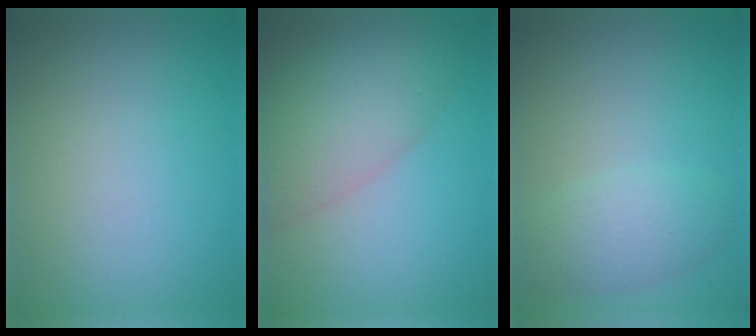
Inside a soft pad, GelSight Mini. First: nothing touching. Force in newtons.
{"total": 6.9, "press": 6.8, "slide": 0.5}
{"total": 2.6, "press": 2.6, "slide": 0.2}